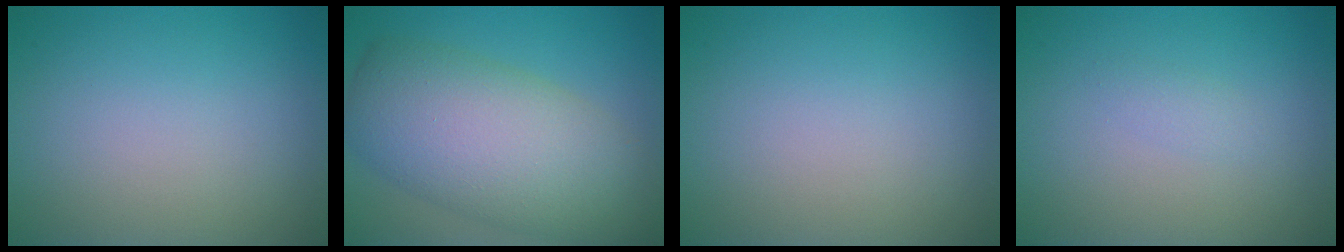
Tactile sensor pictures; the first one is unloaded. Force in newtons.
{"total": 10.0, "press": 10.0, "slide": 0.5}
{"total": 0.0}
{"total": 0.9, "press": 0.9, "slide": 0.1}